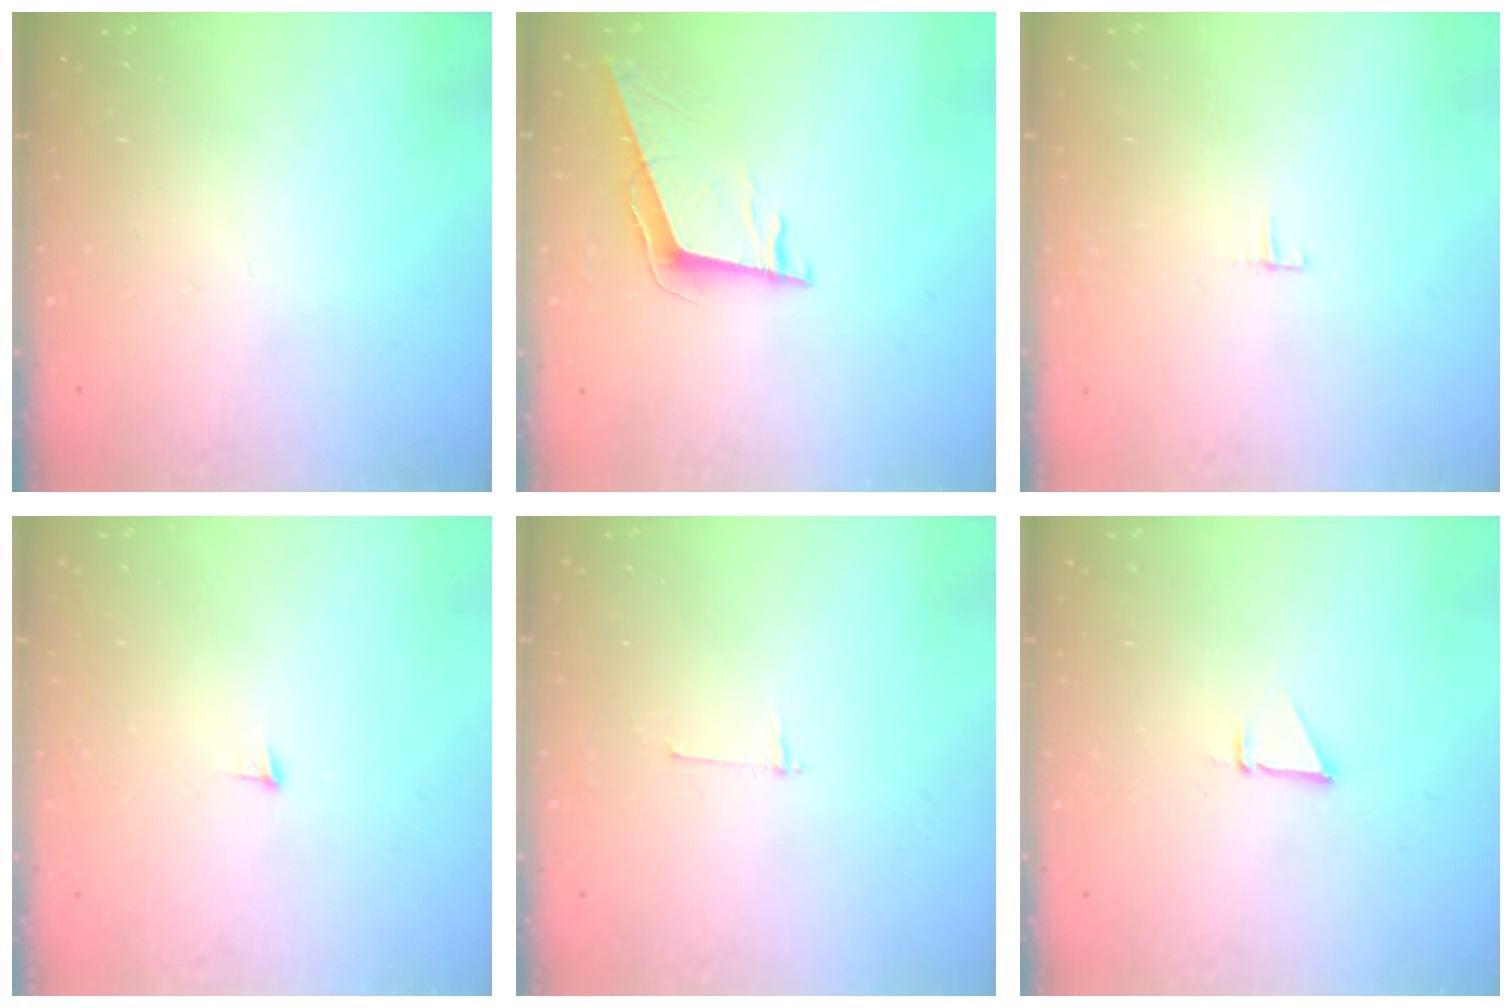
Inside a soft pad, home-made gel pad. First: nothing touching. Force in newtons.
{"total": 8.4, "press": 7.9, "slide": 2.9}
{"total": 3.1, "press": 3.1, "slide": 0.2}
{"total": 3.6, "press": 3.6, "slide": 0.3}
{"total": 2.7, "press": 2.7, "slide": 0.3}
{"total": 1.5, "press": 1.5, "slide": 0.0}